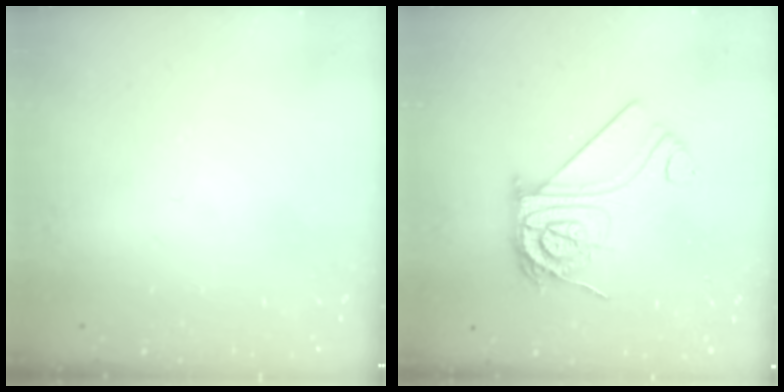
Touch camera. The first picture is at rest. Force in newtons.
{"total": 13.7, "press": 13.6, "slide": 1.2}